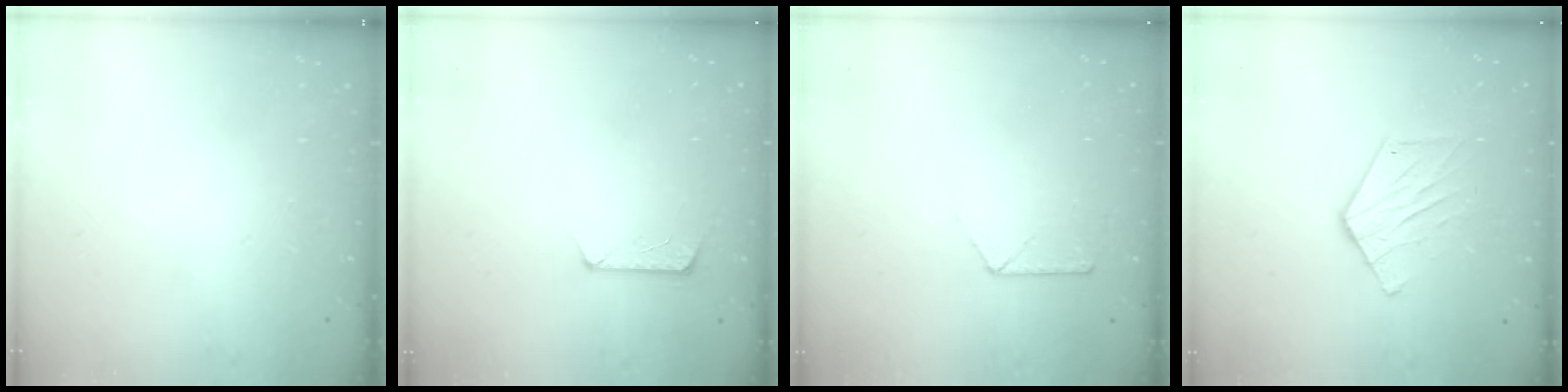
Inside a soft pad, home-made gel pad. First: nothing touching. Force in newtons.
{"total": 7.4, "press": 7.3, "slide": 0.6}
{"total": 6.0, "press": 6.0, "slide": 0.5}
{"total": 8.7, "press": 8.7, "slide": 0.4}